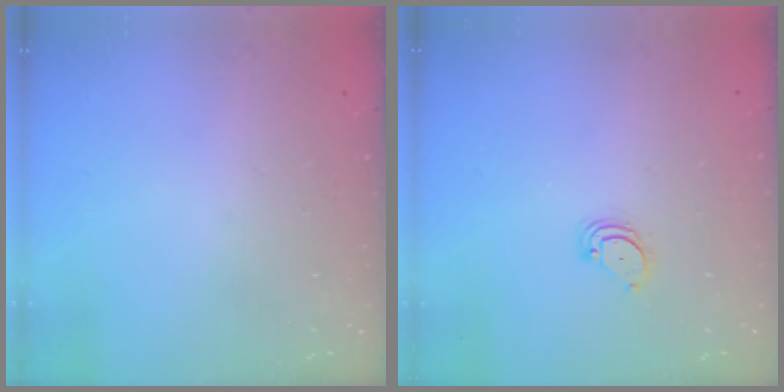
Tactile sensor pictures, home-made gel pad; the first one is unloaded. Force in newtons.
{"total": 3.7, "press": 3.7, "slide": 0.3}